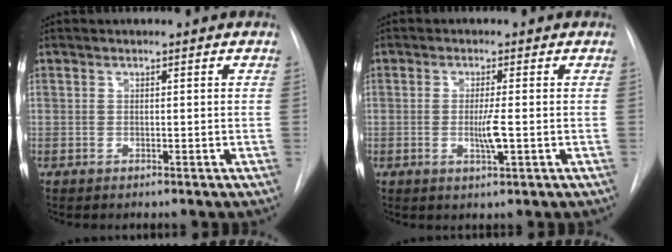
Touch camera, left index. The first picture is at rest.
{"total": 3.4, "force": [-0.8, 0.1, 3.3], "torque": [-0.063, -0.009, -0.015]}